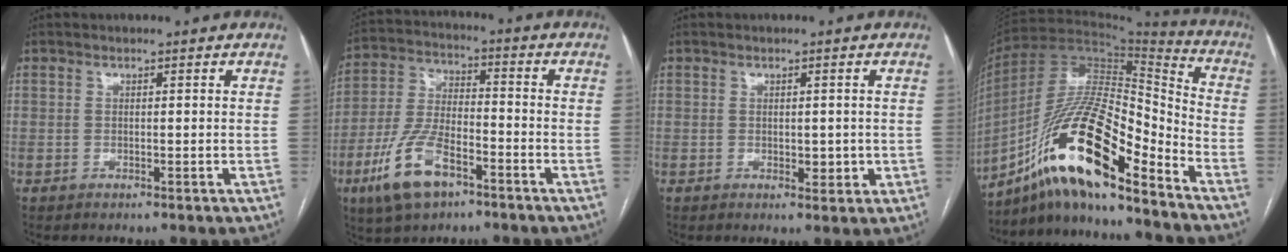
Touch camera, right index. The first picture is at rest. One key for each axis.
{"total": 12.0, "fx": -6.5, "fy": 4.9, "fz": 8.9, "tx": -0.198, "ty": 0.003, "tz": -0.116}
{"total": 2.7, "fx": -0.2, "fy": 1.7, "fz": 2.1, "tx": -0.024, "ty": 0.000, "tz": 0.004}
{"total": 19.6, "fx": -12.1, "fy": 3.7, "fz": 15.0, "tx": -0.292, "ty": 0.005, "tz": -0.211}